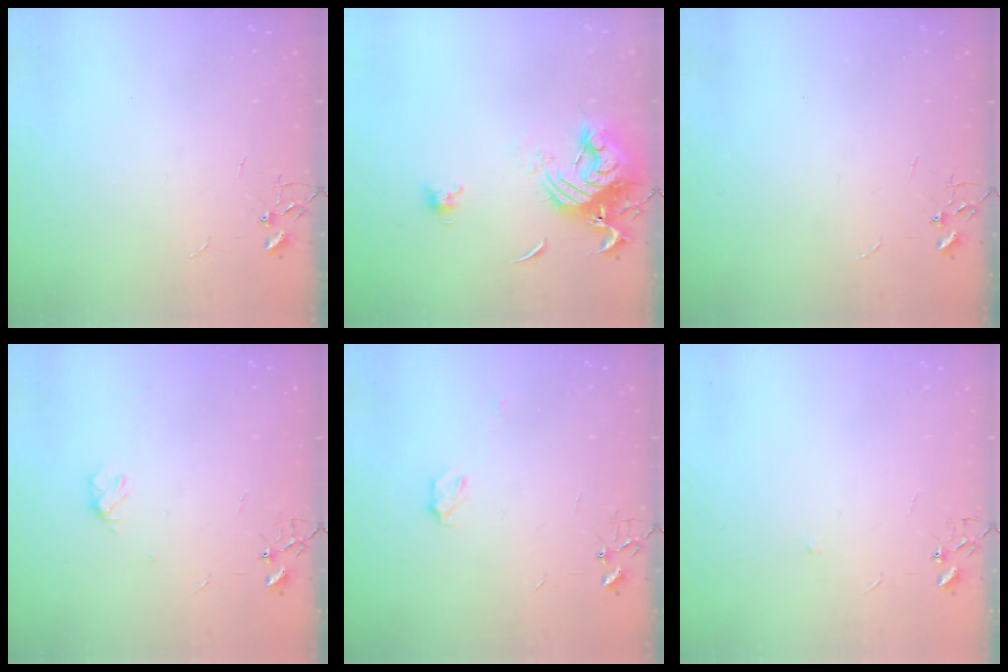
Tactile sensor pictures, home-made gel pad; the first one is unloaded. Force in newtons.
{"total": 13.0, "press": 12.9, "slide": 1.6}
{"total": 0.0}
{"total": 4.5, "press": 4.5, "slide": 0.6}
{"total": 4.0, "press": 4.0, "slide": 0.6}
{"total": 3.5, "press": 3.2, "slide": 1.3}